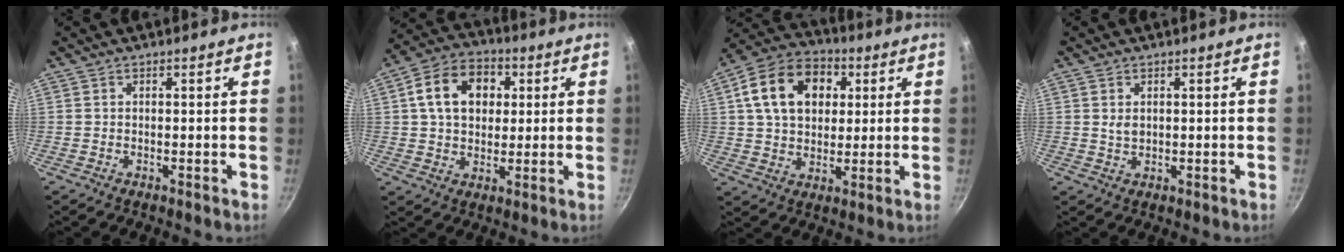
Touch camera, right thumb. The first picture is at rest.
{"total": 12.8, "force": [3.1, 9.6, 8.0], "torque": [-0.111, 0.016, 0.038]}
{"total": 16.1, "force": [4.4, 11.7, 10.2], "torque": [-0.153, 0.017, 0.061]}
{"total": 2.0, "force": [0.6, 1.3, 1.5], "torque": [-0.025, -0.005, 0.013]}